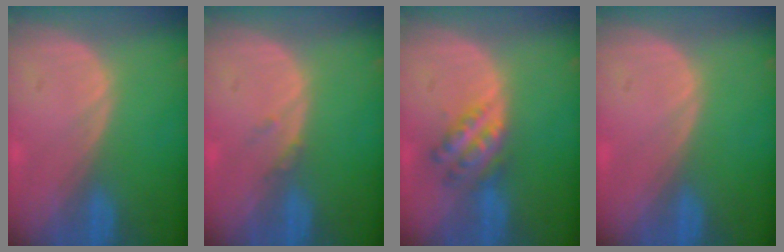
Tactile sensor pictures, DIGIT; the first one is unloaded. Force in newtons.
{"total": 1.0, "press": 1.0, "slide": 0.2}
{"total": 5.9, "press": 5.2, "slide": 2.8}
{"total": 0.0}